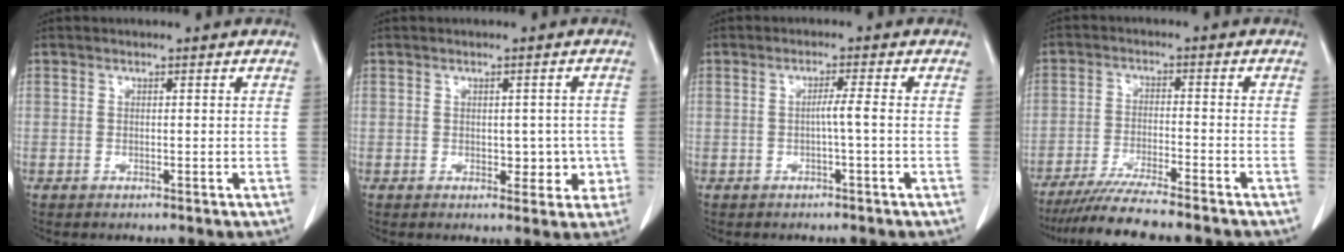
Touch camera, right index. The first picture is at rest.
{"total": 4.7, "force": [-0.6, 3.2, 3.4], "torque": [-0.024, 0.012, 0.001]}
{"total": 2.0, "force": [-0.5, -0.4, 1.9], "torque": [-0.031, 0.002, -0.009]}
{"total": 10.8, "force": [-9.4, 0.0, 5.2], "torque": [-0.076, -0.026, -0.150]}